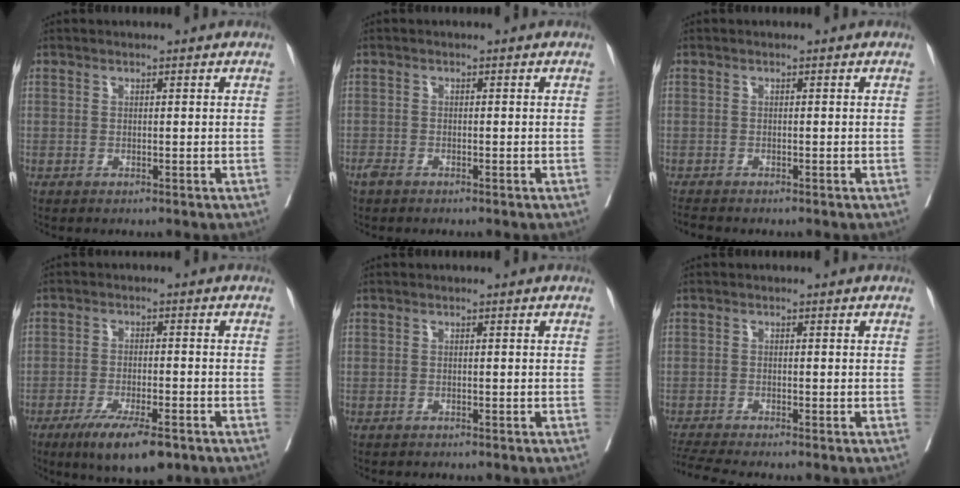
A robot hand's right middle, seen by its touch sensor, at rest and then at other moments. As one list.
[{"total": 1.3, "force": [-1.1, 0.5, 0.6], "torque": [-0.021, -0.004, -0.021]}, {"total": 1.6, "force": [-1.5, 0.0, 0.4], "torque": [-0.011, -0.006, -0.027]}, {"total": 9.1, "force": [-5.9, 2.0, 6.6], "torque": [-0.106, -0.015, -0.094]}, {"total": 0.5, "force": [-0.5, 0.1, 0.1], "torque": [-0.007, -0.001, -0.011]}, {"total": 4.4, "force": [-4.0, -1.0, 1.5], "torque": [-0.028, -0.017, -0.074]}]